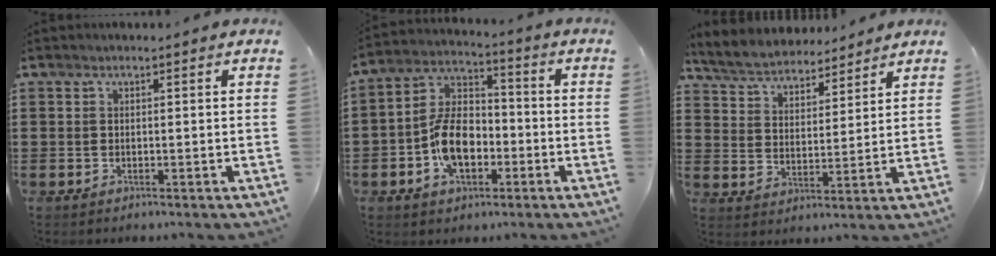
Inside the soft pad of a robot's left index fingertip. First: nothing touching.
{"total": 9.4, "force": [-2.9, 5.8, 6.8], "torque": [-0.160, 0.013, -0.061]}
{"total": 5.1, "force": [5.0, 0.9, 0.5], "torque": [-0.035, -0.027, 0.087]}